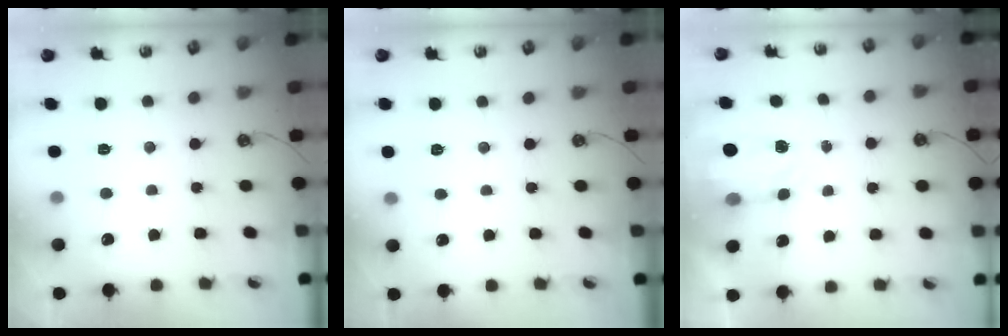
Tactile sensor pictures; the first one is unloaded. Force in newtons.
{"total": 2.1, "press": 2.1, "slide": 0.3}
{"total": 3.9, "press": 3.9, "slide": 0.6}